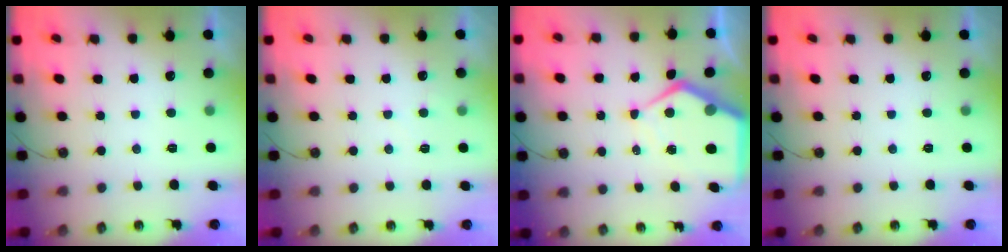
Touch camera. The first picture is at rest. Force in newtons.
{"total": 1.9, "press": 1.9, "slide": 0.3}
{"total": 10.8, "press": 10.8, "slide": 1.0}
{"total": 0.0}